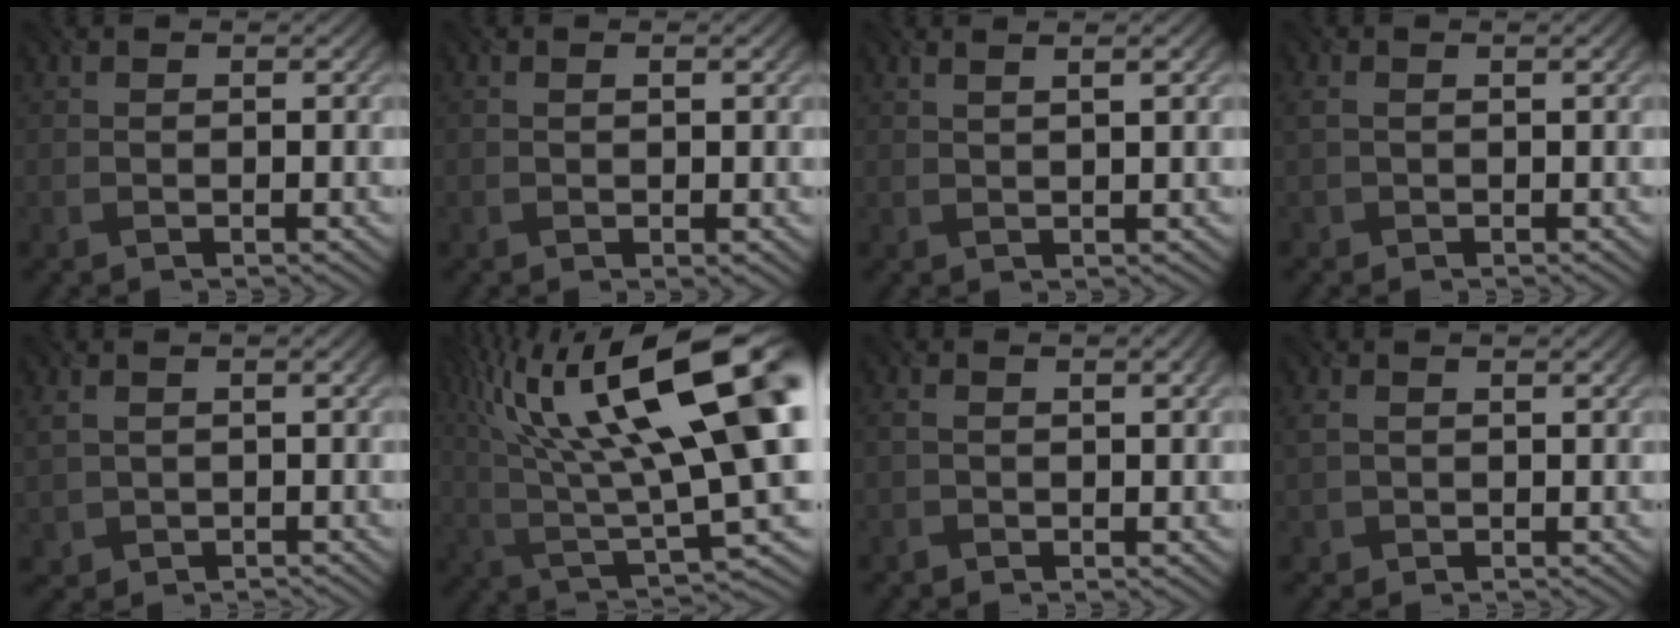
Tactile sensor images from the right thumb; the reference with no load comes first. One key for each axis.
{"total": 1.4, "fx": 0.3, "fy": 0.1, "fz": 1.4, "tx": -0.023, "ty": 0.004, "tz": 0.006}
{"total": 2.7, "fx": 1.4, "fy": 0.5, "fz": 2.3, "tx": -0.028, "ty": 0.008, "tz": 0.016}
{"total": 2.0, "fx": 0.6, "fy": 1.0, "fz": 1.6, "tx": -0.040, "ty": 0.005, "tz": 0.008}
{"total": 3.9, "fx": 0.1, "fy": 2.8, "fz": 2.7, "tx": -0.068, "ty": -0.009, "tz": 0.004}
{"total": 20.6, "fx": 7.2, "fy": 6.2, "fz": 18.2, "tx": -0.330, "ty": 0.034, "tz": 0.132}
{"total": 2.9, "fx": 0.0, "fy": 1.1, "fz": 2.7, "tx": -0.053, "ty": 0.002, "tz": 0.001}
{"total": 2.4, "fx": 0.3, "fy": 1.7, "fz": 1.7, "tx": -0.044, "ty": 0.002, "tz": 0.003}